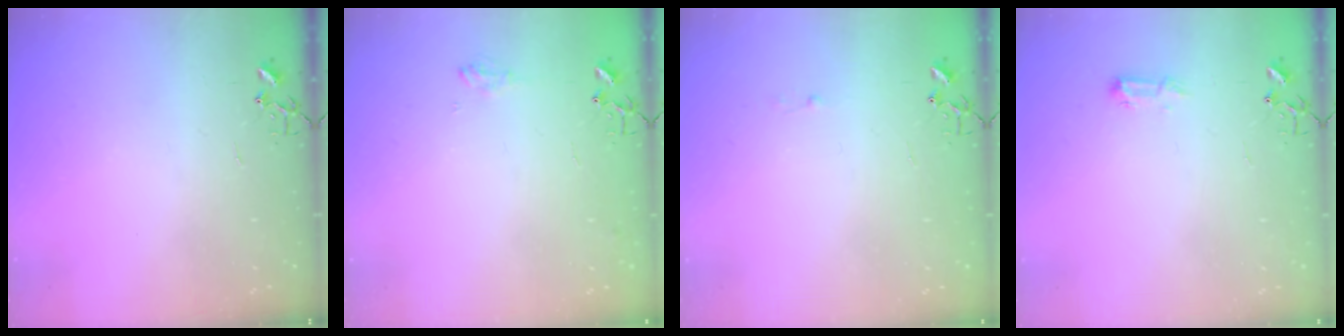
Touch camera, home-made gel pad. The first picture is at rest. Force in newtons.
{"total": 5.8, "press": 5.7, "slide": 0.7}
{"total": 1.8, "press": 1.8, "slide": 0.2}
{"total": 7.7, "press": 7.6, "slide": 0.9}